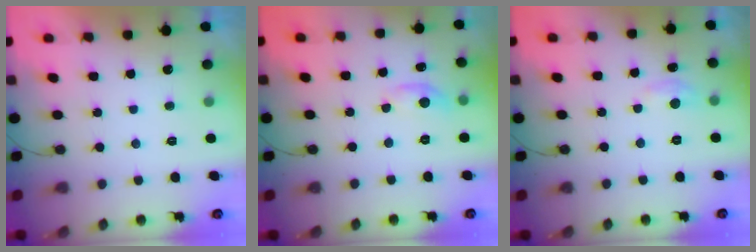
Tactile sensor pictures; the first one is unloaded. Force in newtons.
{"total": 4.9, "press": 4.9, "slide": 0.3}
{"total": 4.4, "press": 4.3, "slide": 0.6}